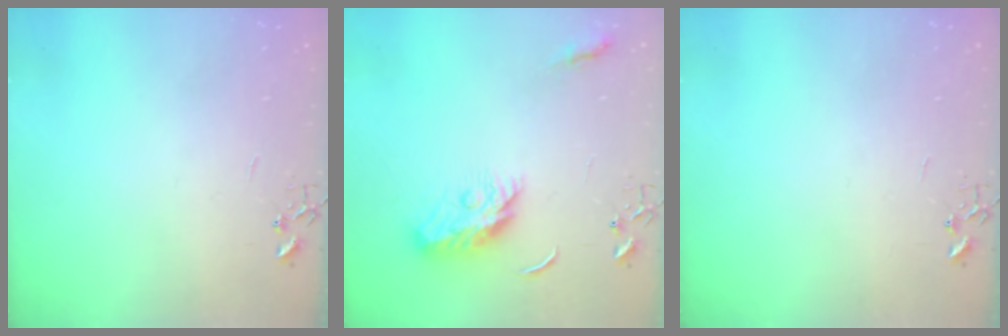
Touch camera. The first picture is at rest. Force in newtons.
{"total": 10.2, "press": 10.2, "slide": 0.1}
{"total": 0.0}